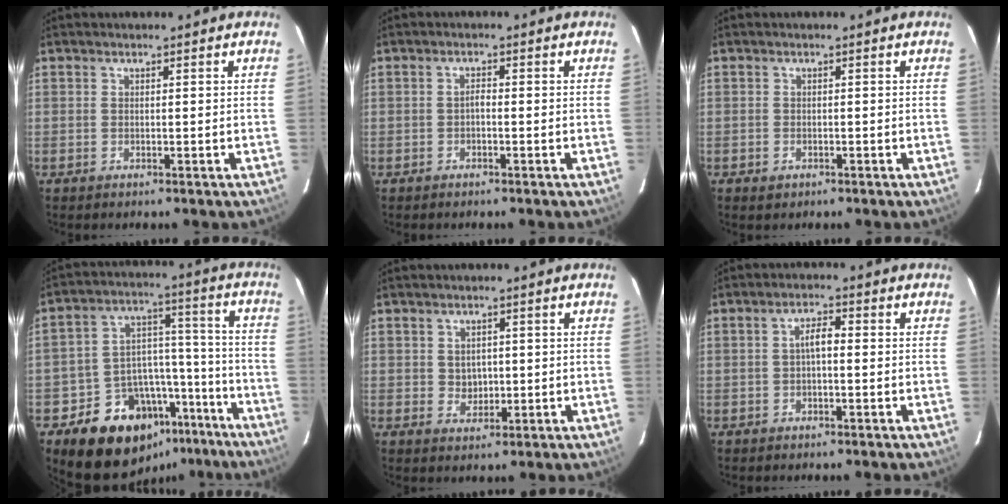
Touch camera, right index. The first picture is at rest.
{"total": 1.0, "force": [-0.6, 0.4, 0.7], "torque": [-0.013, 0.006, -0.013]}
{"total": 1.4, "force": [-0.8, 1.1, 0.4], "torque": [-0.008, -0.002, -0.011]}
{"total": 18.1, "force": [-12.7, 11.4, 6.0], "torque": [-0.118, 0.070, -0.168]}
{"total": 3.1, "force": [0.2, 2.8, 1.3], "torque": [-0.019, 0.004, 0.008]}
{"total": 2.7, "force": [-0.3, 1.0, 2.5], "torque": [-0.048, 0.011, -0.005]}